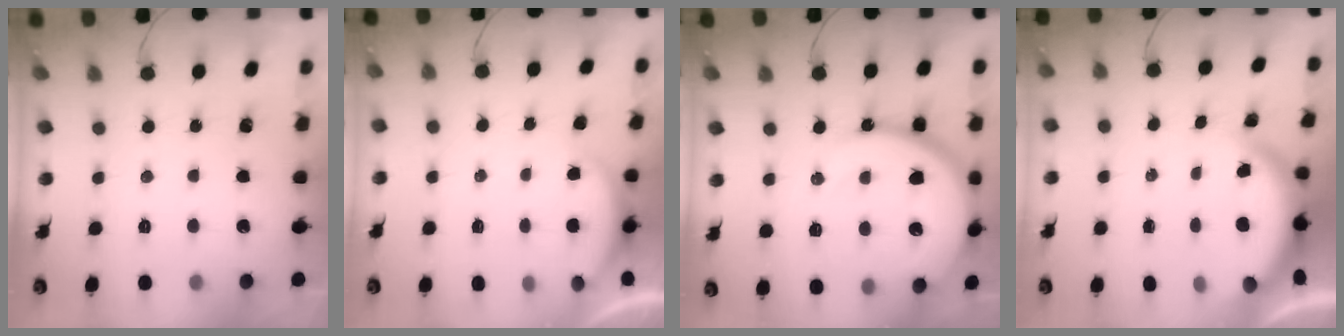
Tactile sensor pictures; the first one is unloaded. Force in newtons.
{"total": 2.4, "press": 2.4, "slide": 0.6}
{"total": 16.9, "press": 16.8, "slide": 1.8}
{"total": 4.0, "press": 3.8, "slide": 1.0}